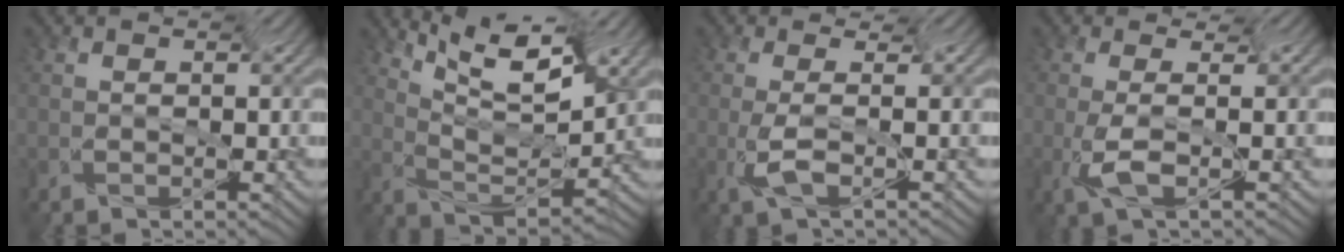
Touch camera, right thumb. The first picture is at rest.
{"total": 7.4, "force": [4.2, 0.8, 6.1], "torque": [-0.122, 0.011, 0.089]}
{"total": 2.6, "force": [-1.5, 0.7, 2.1], "torque": [-0.050, -0.005, -0.026]}
{"total": 3.3, "force": [-1.6, 1.2, 2.7], "torque": [-0.065, -0.005, -0.027]}